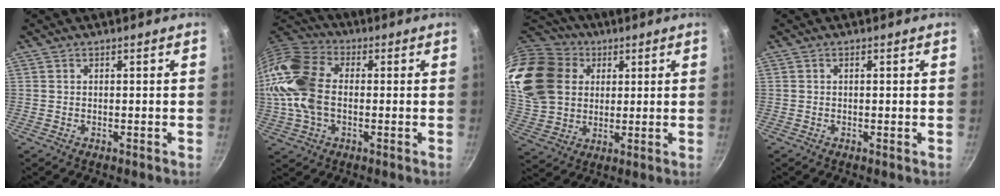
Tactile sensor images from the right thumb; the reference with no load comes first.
{"total": 15.8, "force": [-0.1, 10.7, 11.6], "torque": [-0.228, 0.020, -0.017]}
{"total": 22.4, "force": [8.0, 17.2, 12.0], "torque": [-0.241, 0.007, 0.159]}
{"total": 0.5, "force": [0.0, 0.1, 0.5], "torque": [-0.009, 0.000, 0.000]}